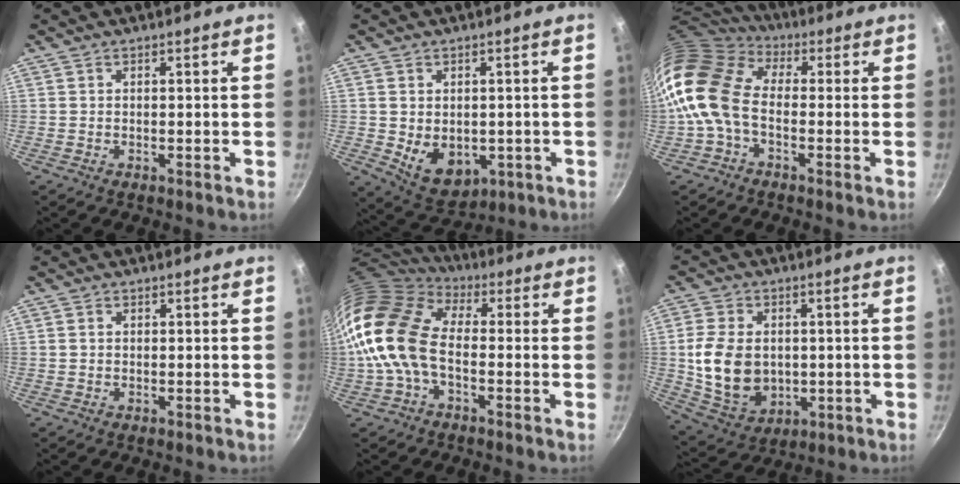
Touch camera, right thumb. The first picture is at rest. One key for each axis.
{"total": 8.7, "fx": -0.8, "fy": 6.4, "fz": 5.8, "tx": -0.069, "ty": -0.012, "tz": 0.012}
{"total": 13.8, "fx": -1.7, "fy": 9.4, "fz": 10.0, "tx": -0.176, "ty": 0.032, "tz": -0.055}
{"total": 1.0, "fx": 0.2, "fy": 0.9, "fz": 0.5, "tx": -0.006, "ty": 0.004, "tz": 0.002}
{"total": 14.9, "fx": -1.6, "fy": 9.4, "fz": 11.4, "tx": -0.201, "ty": 0.030, "tz": -0.049}
{"total": 14.1, "fx": 0.2, "fy": 10.6, "fz": 9.3, "tx": -0.156, "ty": -0.008, "tz": 0.019}